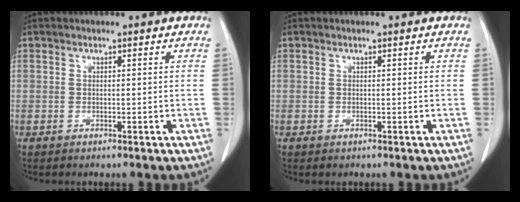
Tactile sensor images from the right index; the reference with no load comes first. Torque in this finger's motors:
{"motor_torque": [0.01, -0.07, 0.00, 0.00]}